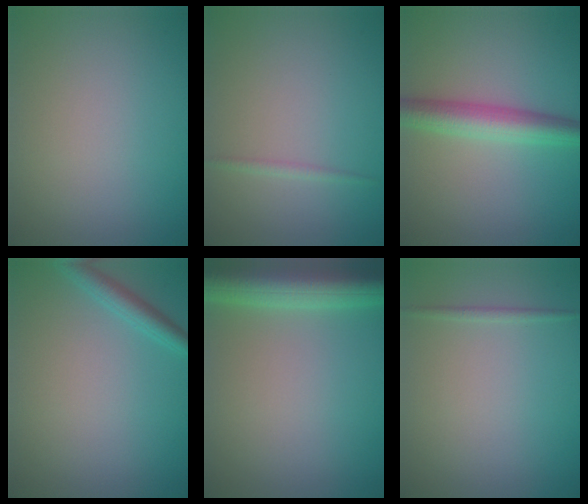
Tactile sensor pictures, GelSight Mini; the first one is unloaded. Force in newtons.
{"total": 0.8, "press": 0.8, "slide": 0.0}
{"total": 4.6, "press": 4.5, "slide": 0.1}
{"total": 2.2, "press": 2.2, "slide": 0.1}
{"total": 7.2, "press": 7.1, "slide": 0.3}
{"total": 0.7, "press": 0.7, "slide": 0.0}